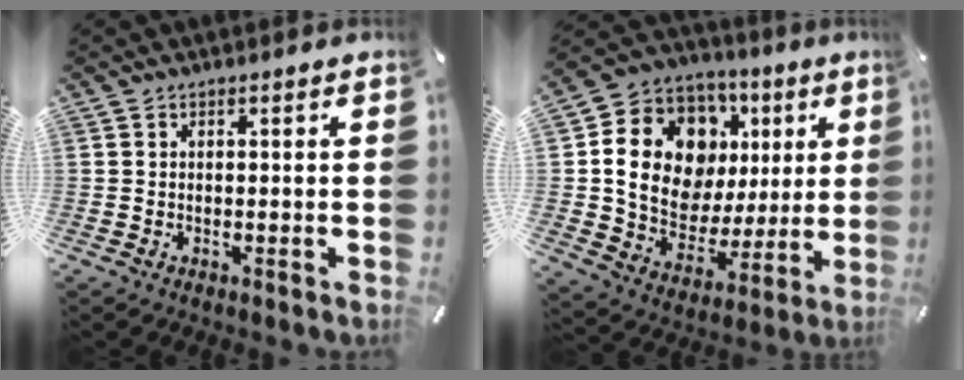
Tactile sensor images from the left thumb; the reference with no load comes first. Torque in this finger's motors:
{"motor_torque": [1.00, 1.35, 1.51, -1.26, 0.27]}